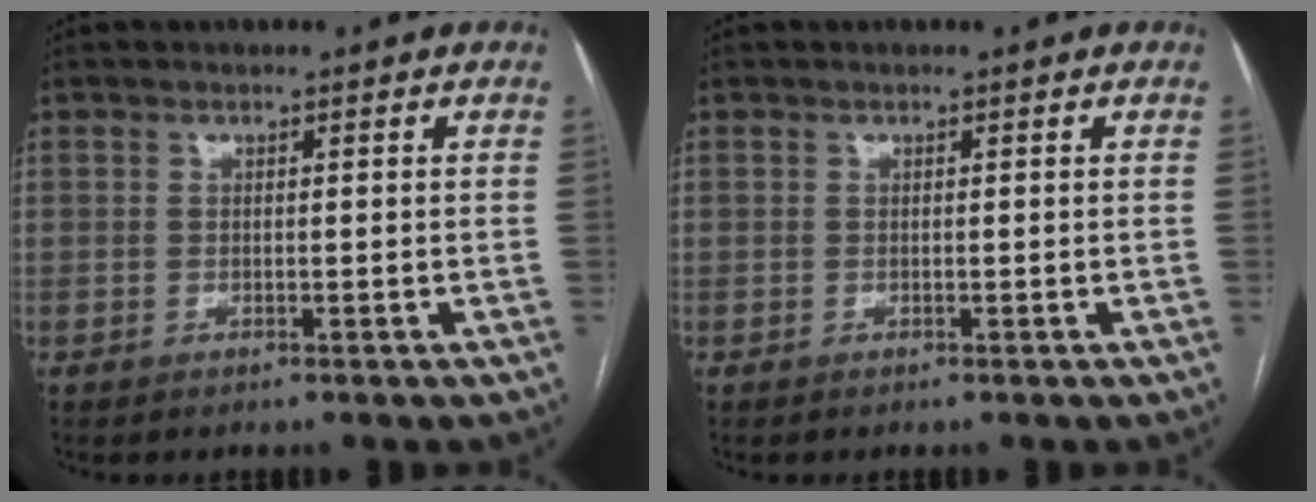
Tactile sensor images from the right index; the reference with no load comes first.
{"total": 0.0}